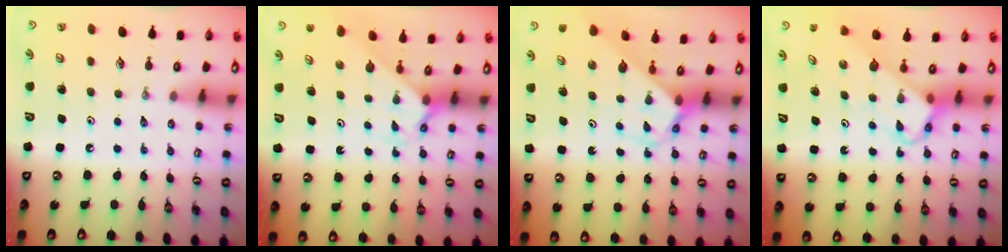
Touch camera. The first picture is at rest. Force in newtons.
{"total": 2.3, "press": 2.3, "slide": 0.2}
{"total": 2.8, "press": 2.8, "slide": 0.1}
{"total": 3.8, "press": 3.8, "slide": 0.1}